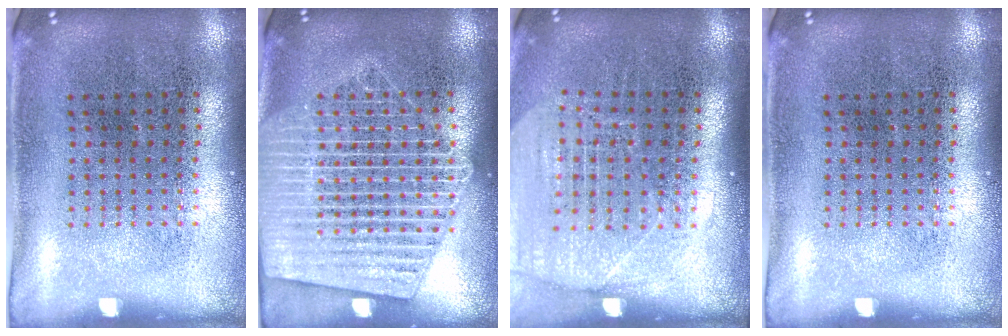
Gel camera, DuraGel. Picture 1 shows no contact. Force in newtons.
{"total": 2.8, "press": 2.8, "slide": 0.3}
{"total": 1.8, "press": 1.6, "slide": 0.8}
{"total": 0.0}